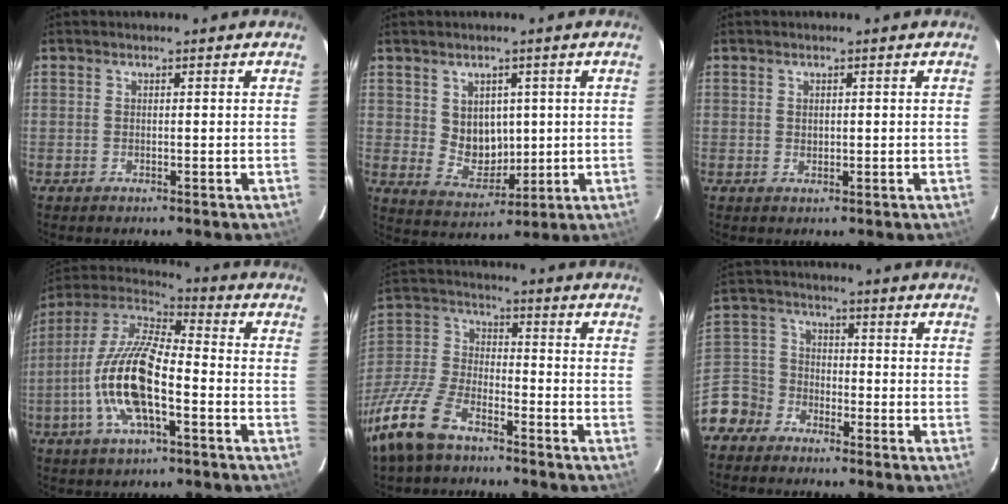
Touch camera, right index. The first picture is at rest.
{"total": 7.2, "force": [1.5, 5.9, 3.8], "torque": [-0.067, 0.000, 0.046]}
{"total": 1.0, "force": [0.4, 0.8, 0.5], "torque": [-0.007, 0.003, 0.008]}
{"total": 16.5, "force": [-5.1, 5.6, 14.6], "torque": [-0.296, -0.003, -0.105]}
{"total": 15.9, "force": [-10.9, 7.3, 9.0], "torque": [-0.218, -0.011, -0.219]}
{"total": 8.6, "force": [-5.8, 6.2, 1.2], "torque": [-0.046, 0.027, -0.124]}